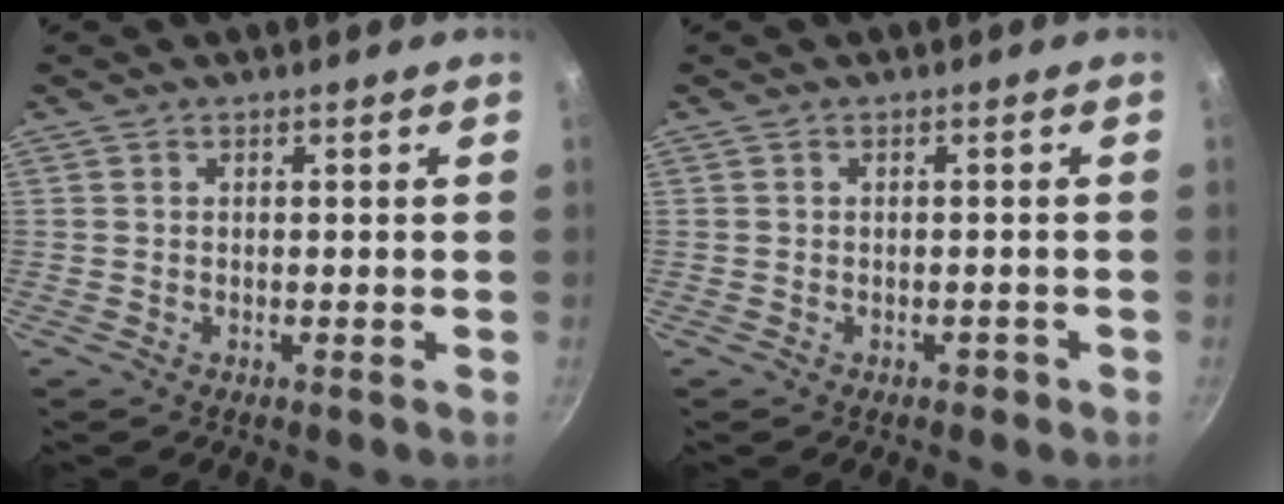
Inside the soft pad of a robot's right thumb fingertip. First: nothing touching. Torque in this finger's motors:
{"motor_torque": [-0.21, 0.08, -0.28, 0.14, 0.01]}